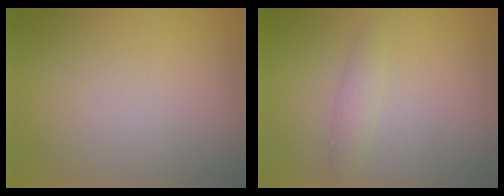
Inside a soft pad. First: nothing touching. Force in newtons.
{"total": 1.4, "press": 1.4, "slide": 0.0}